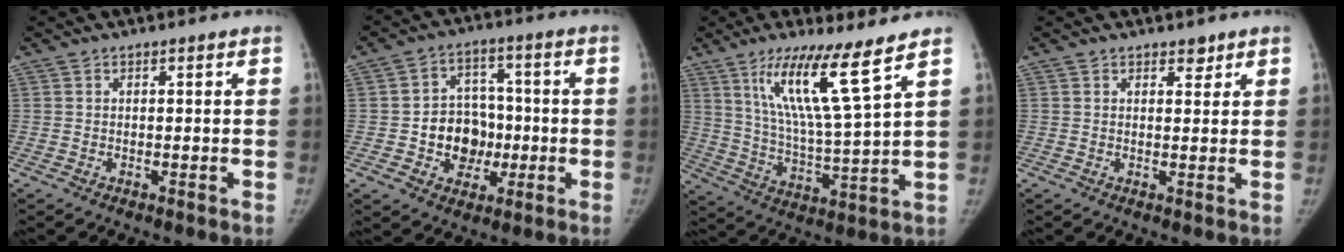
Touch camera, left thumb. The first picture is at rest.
{"total": 10.6, "force": [-2.1, 8.8, 5.5], "torque": [-0.033, 0.025, -0.032]}
{"total": 14.7, "force": [8.6, 0.7, 11.9], "torque": [-0.213, -0.053, 0.164]}
{"total": 1.6, "force": [1.2, 1.0, 0.4], "torque": [0.009, -0.007, 0.015]}